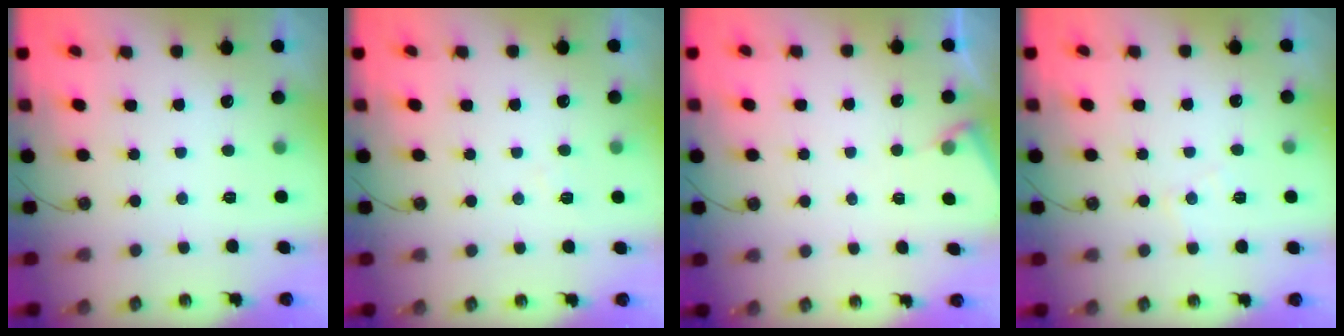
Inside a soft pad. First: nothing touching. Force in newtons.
{"total": 3.2, "press": 3.2, "slide": 0.5}
{"total": 3.8, "press": 3.7, "slide": 0.6}
{"total": 6.3, "press": 6.2, "slide": 0.9}